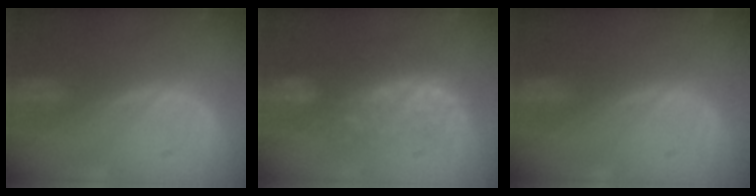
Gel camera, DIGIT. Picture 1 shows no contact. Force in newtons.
{"total": 7.7, "press": 7.6, "slide": 1.3}
{"total": 0.0}